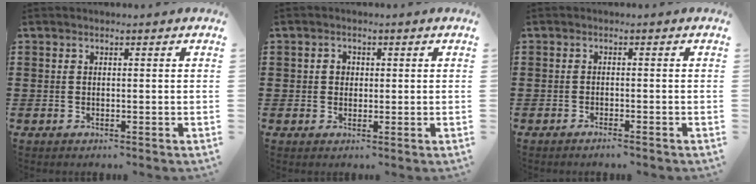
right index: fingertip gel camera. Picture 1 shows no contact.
{"total": 1.7, "force": [0.2, 1.6, 0.7], "torque": [-0.018, 0.010, 0.002]}
{"total": 1.0, "force": [-1.0, -0.1, 0.4], "torque": [-0.009, -0.002, -0.018]}